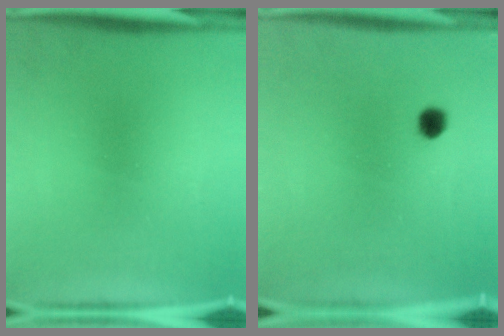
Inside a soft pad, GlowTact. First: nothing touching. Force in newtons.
{"total": 2.2}